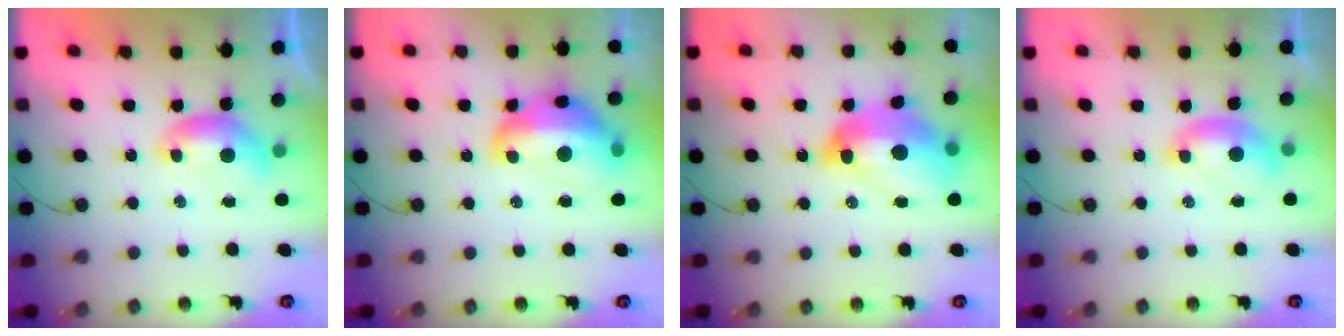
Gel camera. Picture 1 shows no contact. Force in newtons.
{"total": 11.5, "press": 11.4, "slide": 1.4}
{"total": 13.2, "press": 13.2, "slide": 1.5}
{"total": 1.8, "press": 1.7, "slide": 0.6}